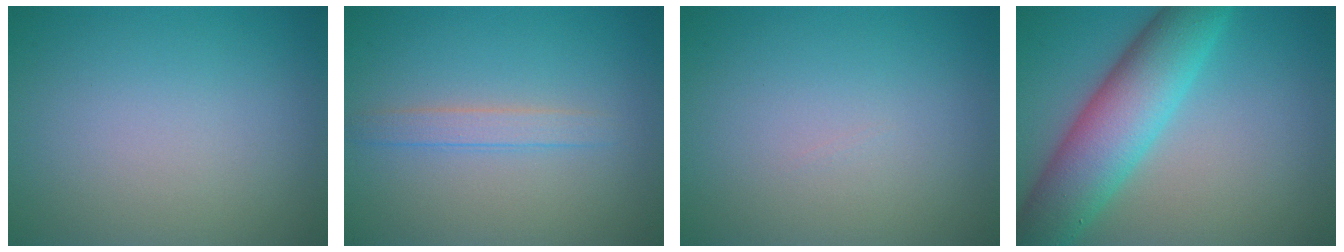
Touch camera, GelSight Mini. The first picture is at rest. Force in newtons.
{"total": 1.7, "press": 1.7, "slide": 0.1}
{"total": 0.0}
{"total": 8.3, "press": 8.3, "slide": 0.1}